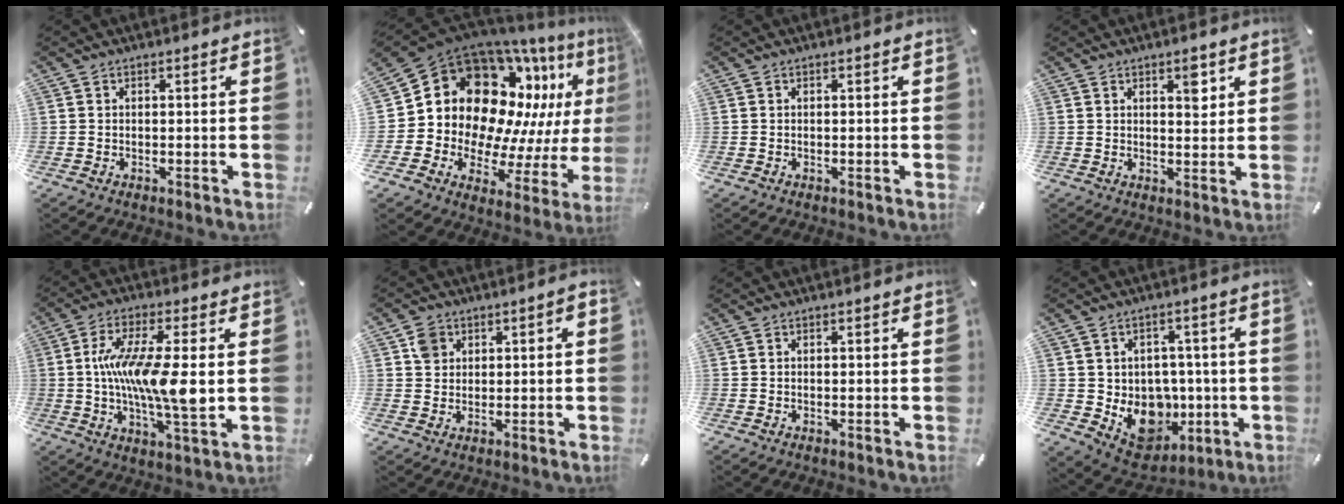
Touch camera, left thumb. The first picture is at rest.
{"total": 19.5, "force": [7.8, 14.5, 10.5], "torque": [-0.195, -0.097, 0.160]}
{"total": 0.0}
{"total": 4.1, "force": [2.2, 2.0, 2.9], "torque": [-0.030, -0.010, 0.032]}
{"total": 14.8, "force": [0.6, 3.3, 14.4], "torque": [-0.270, -0.008, 0.004]}
{"total": 3.8, "force": [1.1, 3.4, 1.4], "torque": [-0.017, 0.002, 0.015]}
{"total": 0.0}
{"total": 11.6, "force": [-1.8, 10.4, 4.8], "torque": [-0.074, -0.011, -0.015]}